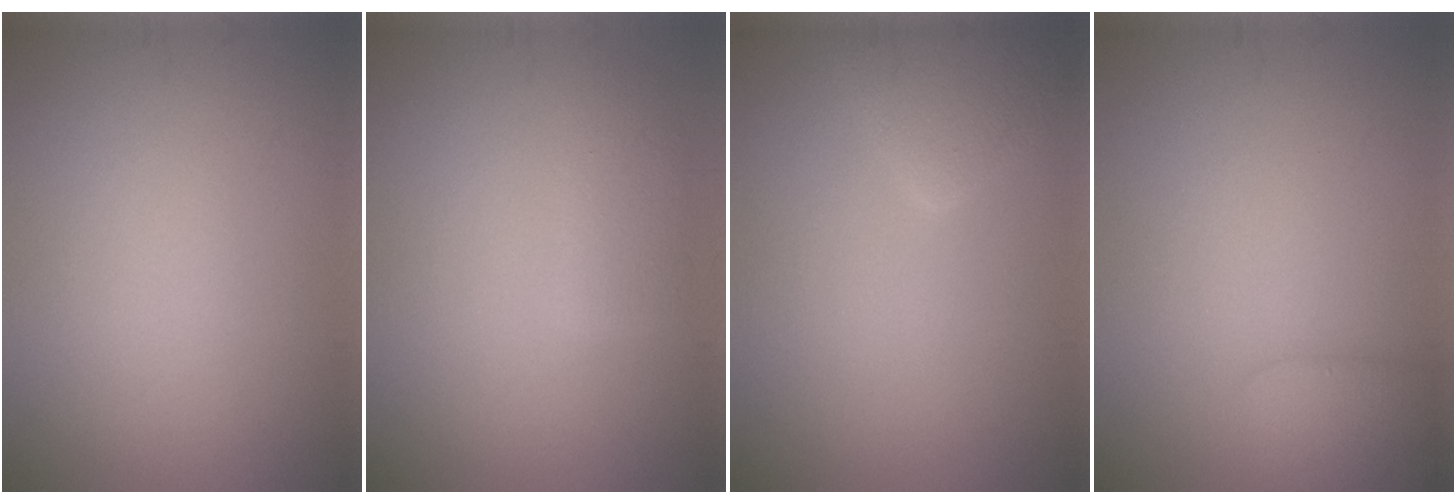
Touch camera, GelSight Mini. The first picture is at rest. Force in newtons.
{"total": 2.1, "press": 2.1, "slide": 0.2}
{"total": 3.3, "press": 3.3, "slide": 0.3}
{"total": 2.4, "press": 2.4, "slide": 0.1}